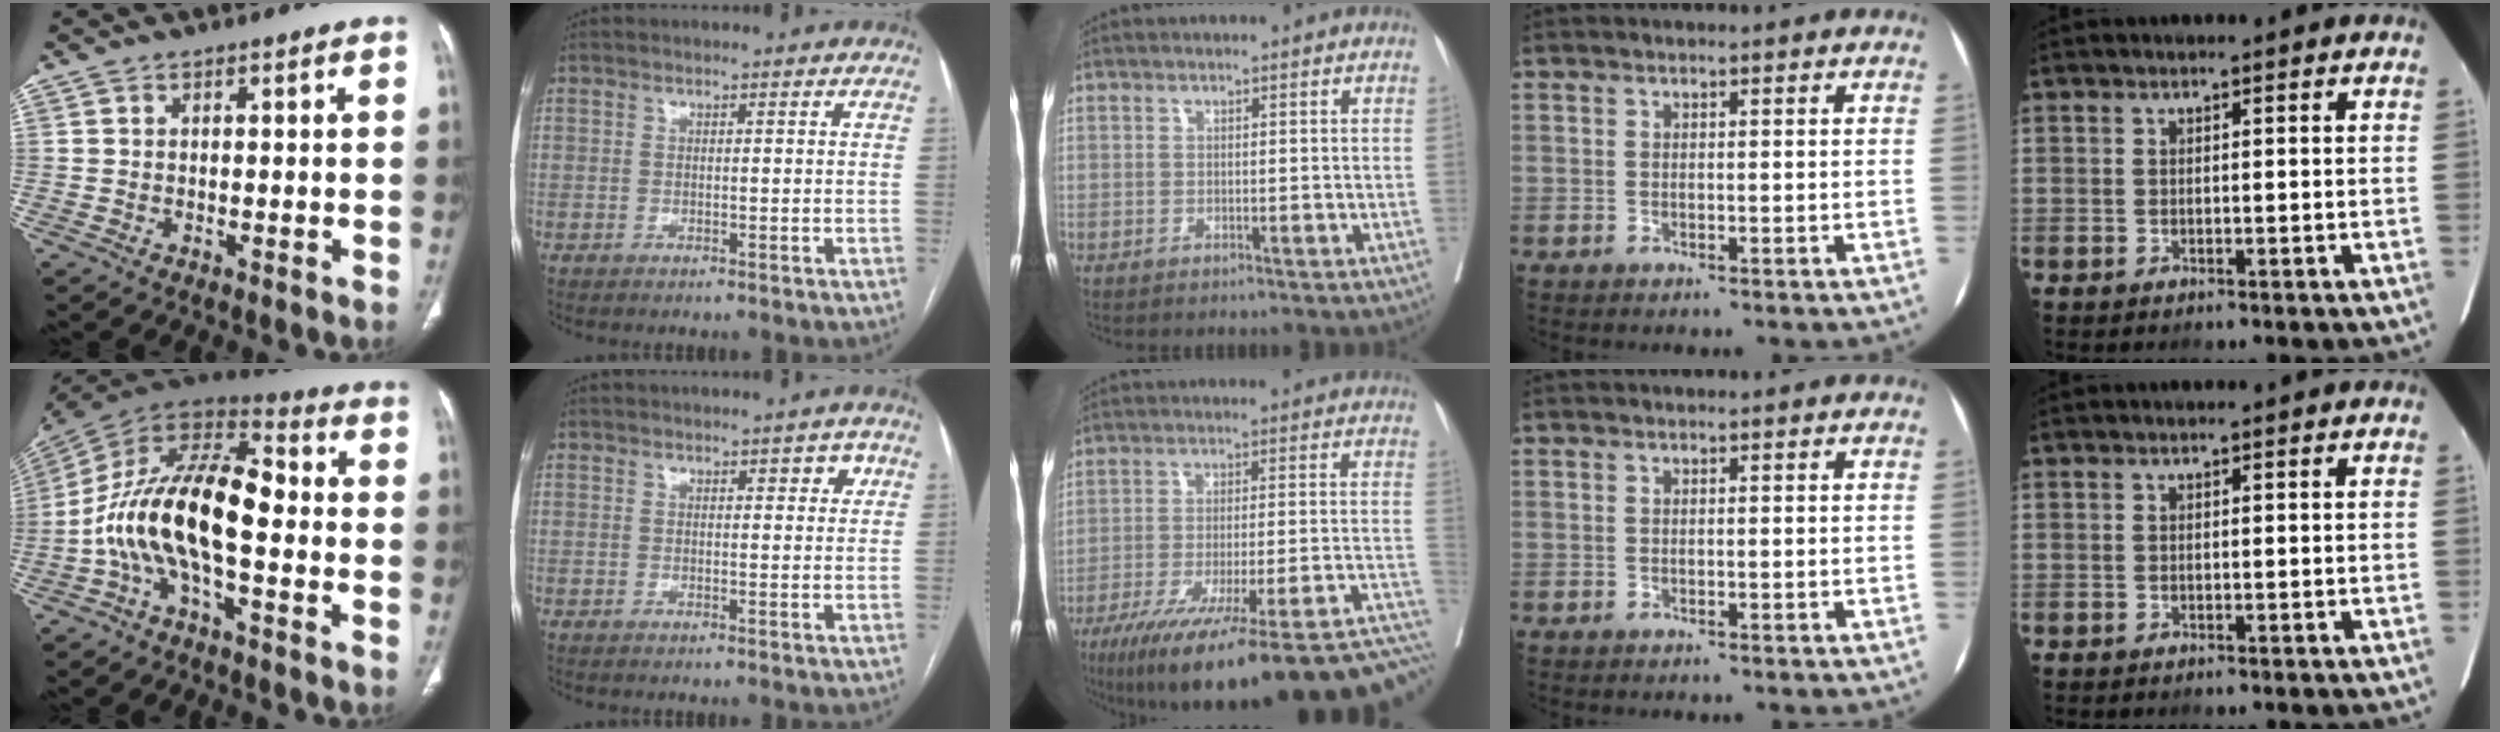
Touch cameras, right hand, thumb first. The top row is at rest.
{"thumb": {"total": 19.3, "force": [-3.3, 8.8, 16.9], "torque": [-0.302, 0.058, -0.067]}, "index": {"total": 2.4, "force": [1.2, 1.2, 1.7], "torque": [-0.016, 0.004, 0.014]}, "middle": {"total": 28.5, "force": [-20.7, 3.5, 19.3], "torque": [-0.204, -0.014, -0.293]}}